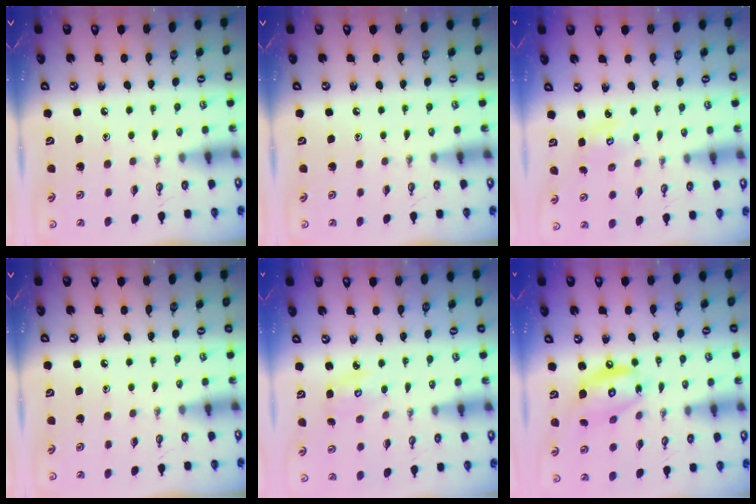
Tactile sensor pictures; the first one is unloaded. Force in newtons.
{"total": 0.0}
{"total": 2.9, "press": 2.9, "slide": 0.3}
{"total": 0.0}
{"total": 4.4, "press": 4.4, "slide": 0.5}
{"total": 12.8, "press": 12.8, "slide": 1.1}